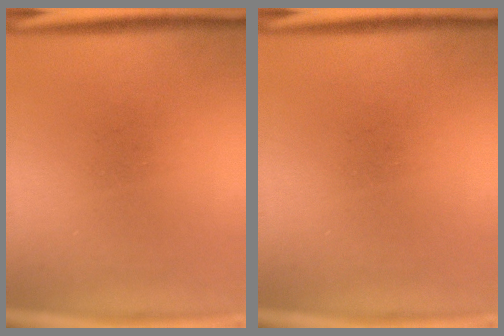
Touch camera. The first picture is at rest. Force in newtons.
{"total": 0.0}